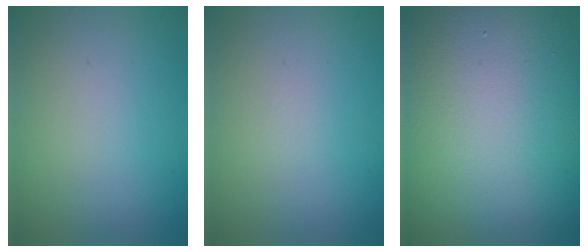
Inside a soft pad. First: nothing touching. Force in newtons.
{"total": 0.0}
{"total": 24.0, "press": 24.0, "slide": 1.2}